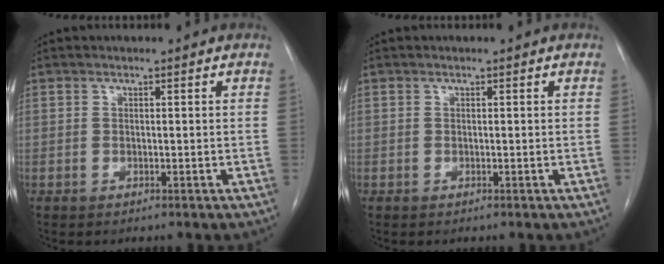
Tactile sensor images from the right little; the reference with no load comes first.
{"total": 0.0}